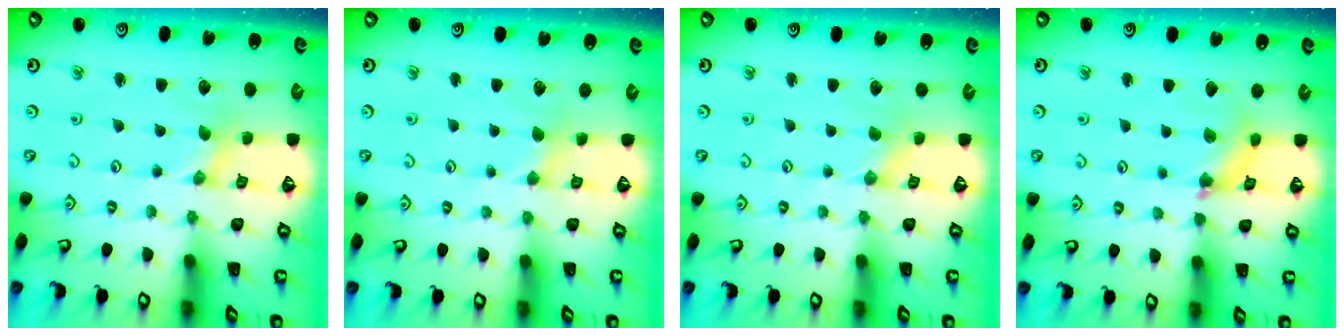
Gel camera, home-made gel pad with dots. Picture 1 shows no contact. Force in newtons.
{"total": 2.4, "press": 2.3, "slide": 0.5}
{"total": 0.7, "press": 0.7, "slide": 0.2}
{"total": 6.9, "press": 6.8, "slide": 0.8}